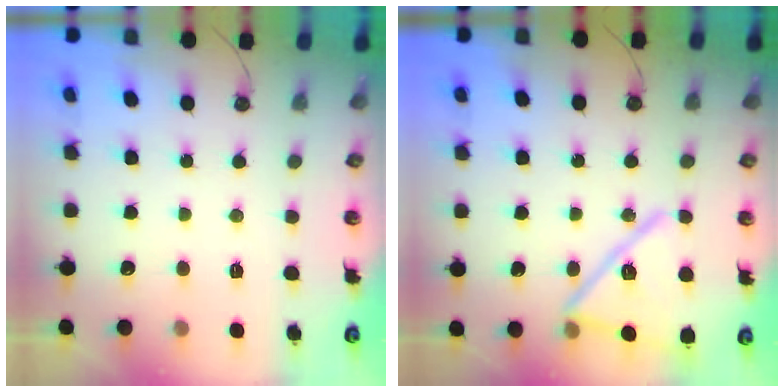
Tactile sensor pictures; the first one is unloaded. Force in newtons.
{"total": 16.5, "press": 16.5, "slide": 0.5}